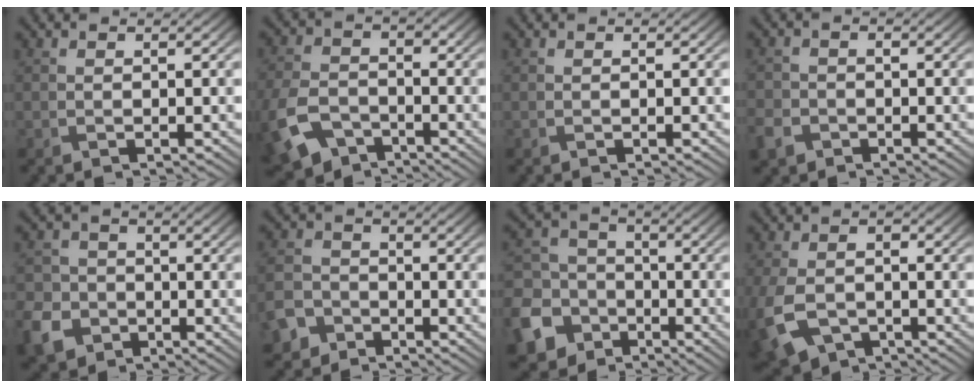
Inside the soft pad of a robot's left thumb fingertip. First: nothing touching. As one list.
[{"total": 9.4, "force": [-5.1, 6.1, 4.9], "torque": [-0.135, -0.028, -0.107]}, {"total": 0.0}, {"total": 3.2, "force": [-1.9, 2.4, 1.0], "torque": [-0.035, -0.007, -0.046]}, {"total": 6.7, "force": [-3.3, 5.3, 2.5], "torque": [-0.080, -0.015, -0.072]}, {"total": 5.2, "force": [-3.3, 3.6, 1.7], "torque": [-0.054, -0.007, -0.075]}, {"total": 12.5, "force": [-6.0, 10.0, 4.4], "torque": [-0.151, -0.045, -0.127]}, {"total": 9.0, "force": [-3.4, 6.2, 5.6], "torque": [-0.152, -0.035, -0.054]}]